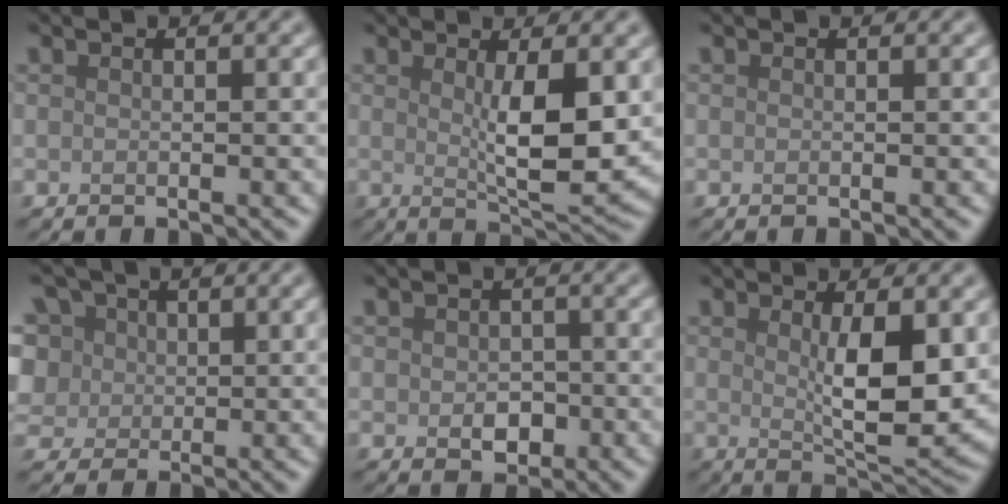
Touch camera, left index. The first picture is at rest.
{"total": 5.6, "force": [0.8, 1.3, 5.4], "torque": [-0.088, -0.013, 0.019]}
{"total": 0.0}
{"total": 11.5, "force": [4.6, 8.7, 5.9], "torque": [-0.124, 0.043, 0.053]}
{"total": 2.2, "force": [-0.3, 1.6, 1.5], "torque": [-0.024, -0.006, -0.005]}
{"total": 6.1, "force": [0.9, 1.6, 5.9], "torque": [-0.091, -0.013, 0.021]}